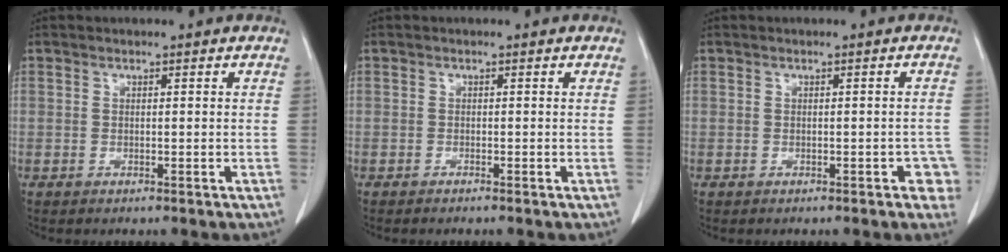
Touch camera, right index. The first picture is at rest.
{"total": 0.5, "force": [-0.5, -0.1, 0.1], "torque": [-0.005, -0.001, -0.010]}
{"total": 2.9, "force": [-1.2, 1.3, 2.3], "torque": [-0.010, 0.005, -0.011]}